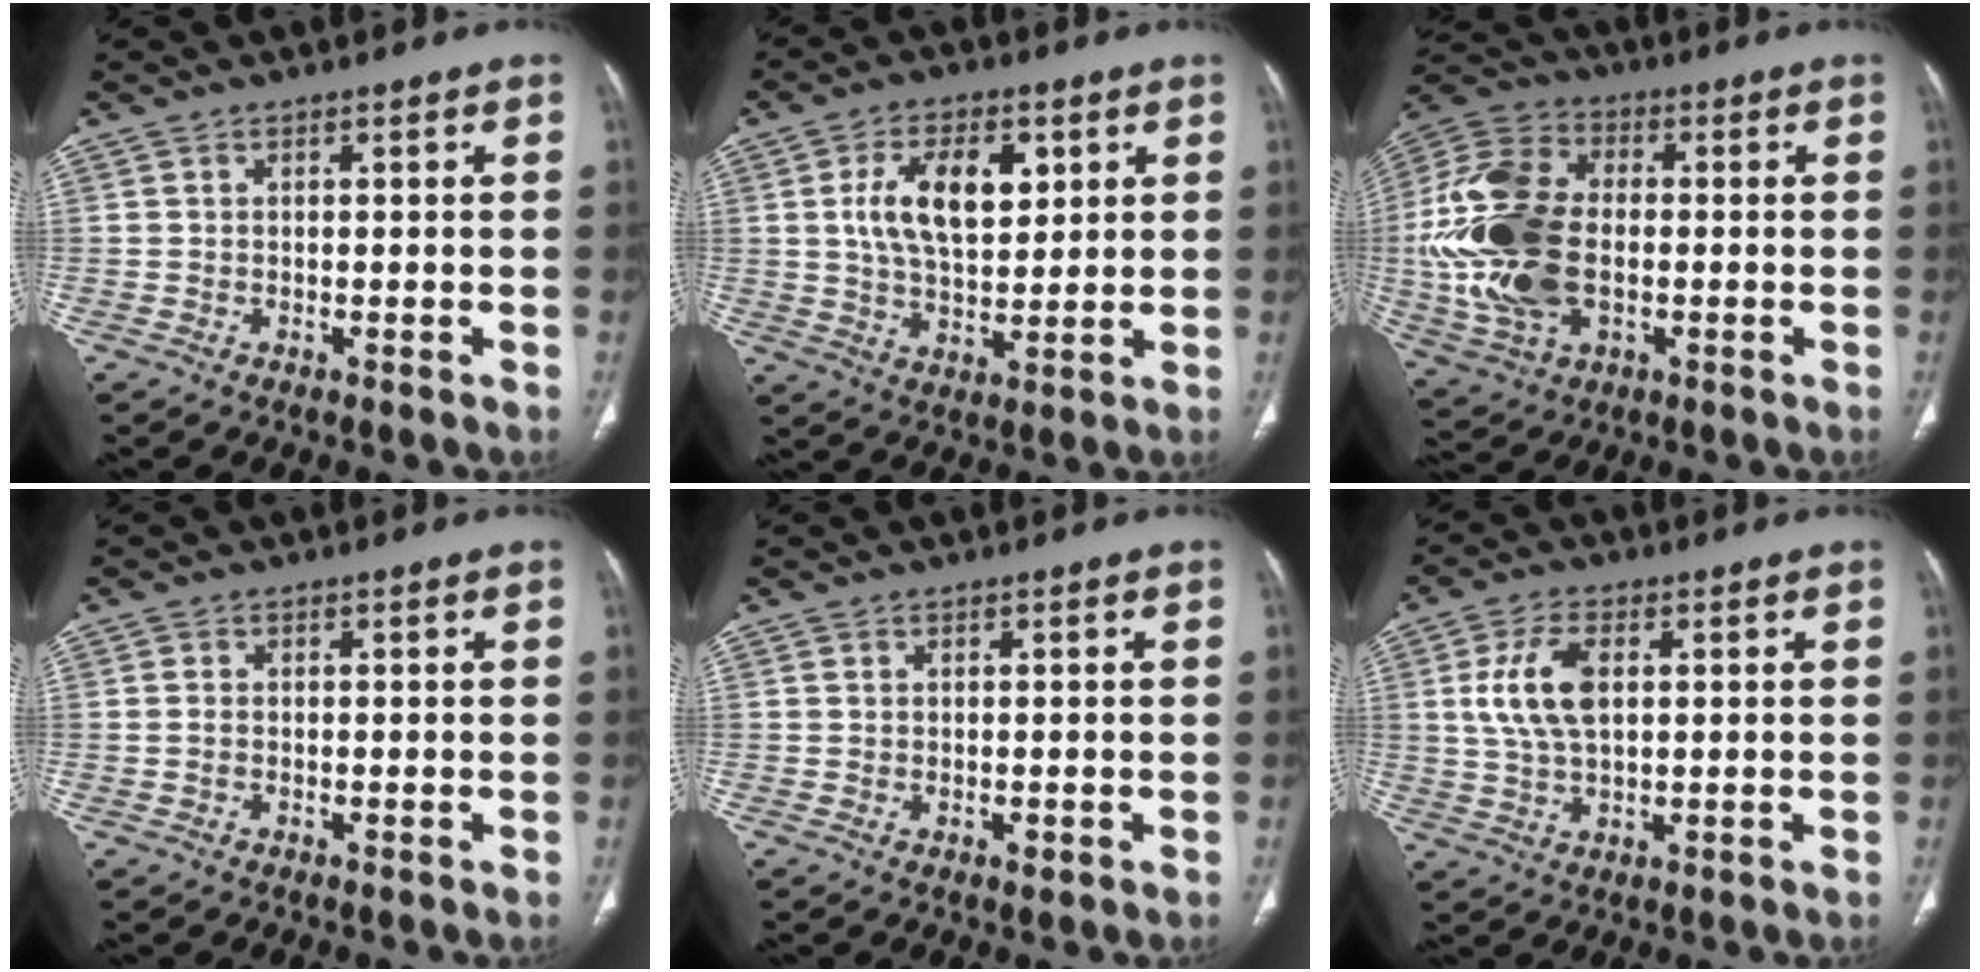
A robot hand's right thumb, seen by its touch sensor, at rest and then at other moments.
{"total": 12.2, "force": [3.3, 6.7, 9.7], "torque": [-0.150, -0.008, 0.063]}
{"total": 20.6, "force": [-1.3, 13.0, 15.9], "torque": [-0.336, 0.008, -0.017]}
{"total": 1.0, "force": [-0.2, 0.6, 0.8], "torque": [-0.020, 0.000, -0.001]}
{"total": 0.7, "force": [0.0, 0.4, 0.6], "torque": [-0.007, -0.003, 0.002]}
{"total": 8.9, "force": [1.7, 4.7, 7.4], "torque": [-0.154, 0.002, 0.037]}